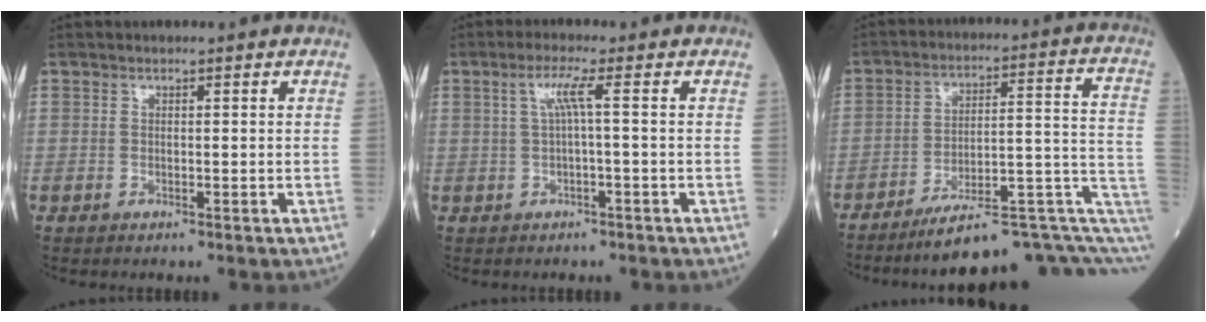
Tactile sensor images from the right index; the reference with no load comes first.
{"total": 3.1, "force": [0.4, -0.5, 3.1], "torque": [-0.064, 0.010, 0.010]}
{"total": 17.7, "force": [-9.8, 3.1, 14.4], "torque": [-0.140, 0.059, -0.133]}